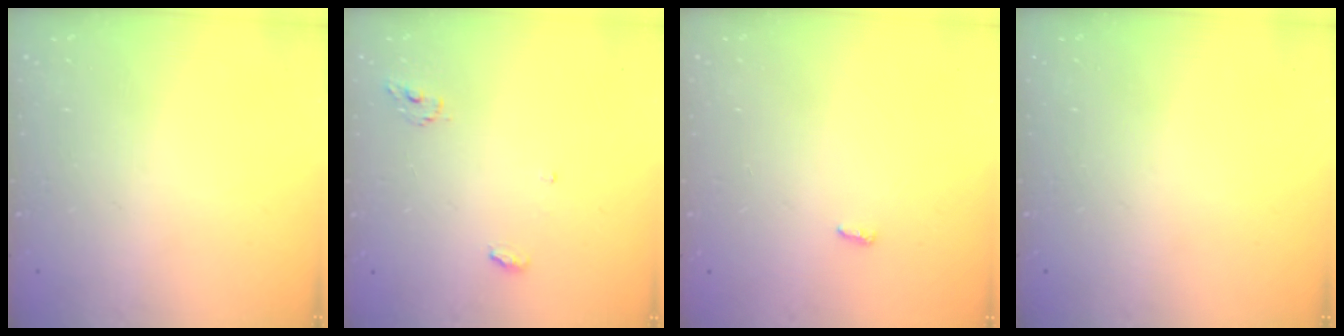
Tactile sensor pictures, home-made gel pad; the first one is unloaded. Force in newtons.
{"total": 3.6, "press": 3.5, "slide": 0.3}
{"total": 3.4, "press": 3.3, "slide": 0.6}
{"total": 0.0}